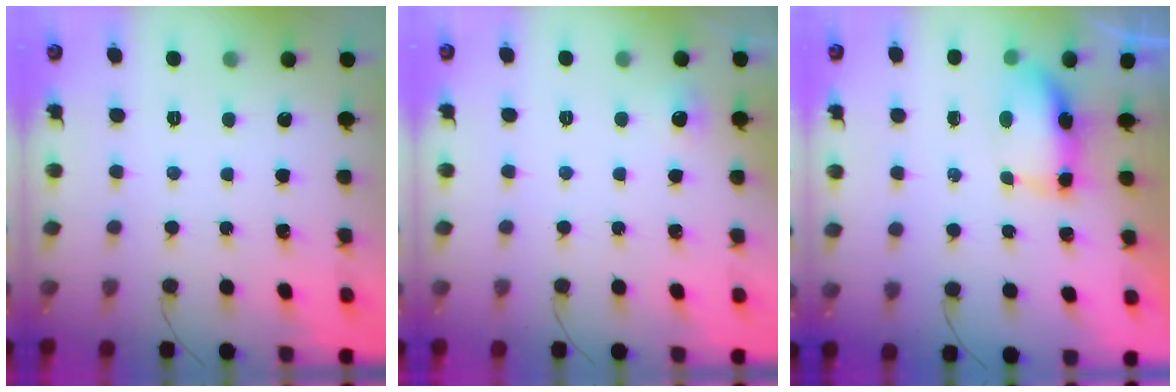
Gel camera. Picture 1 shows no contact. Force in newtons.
{"total": 4.0, "press": 3.7, "slide": 1.6}
{"total": 6.8, "press": 6.8, "slide": 0.7}